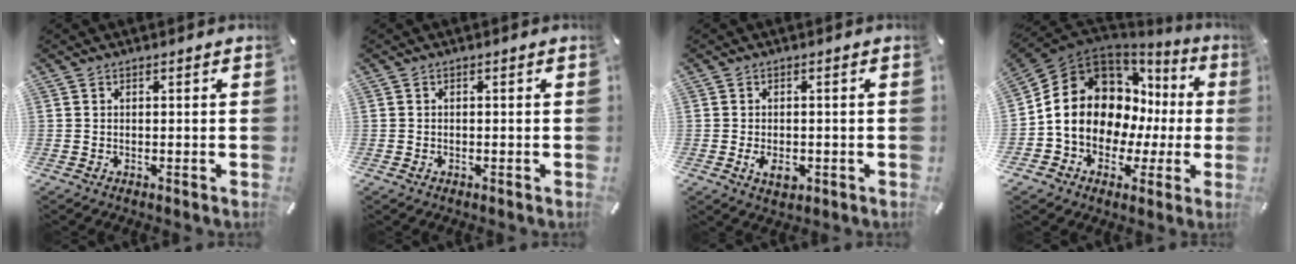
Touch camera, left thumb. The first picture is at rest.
{"total": 0.6, "force": [-0.3, 0.5, 0.1], "torque": [0.000, 0.004, -0.008]}
{"total": 3.8, "force": [-1.2, 2.3, 2.8], "torque": [-0.060, -0.006, -0.025]}
{"total": 15.3, "force": [1.3, 12.9, 8.2], "torque": [-0.146, -0.020, 0.028]}